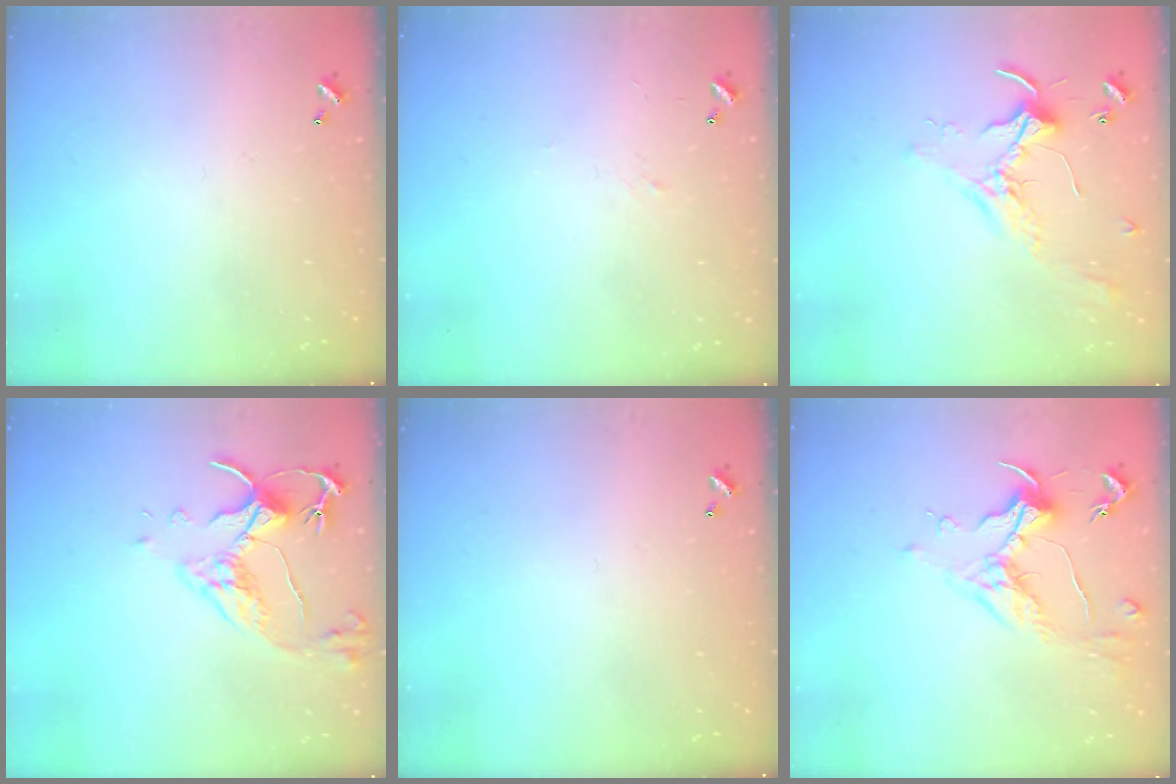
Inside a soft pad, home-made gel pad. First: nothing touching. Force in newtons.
{"total": 2.7, "press": 2.6, "slide": 0.4}
{"total": 2.1, "press": 2.1, "slide": 0.4}
{"total": 6.3, "press": 6.2, "slide": 1.2}
{"total": 0.0}
{"total": 0.8, "press": 0.6, "slide": 0.6}